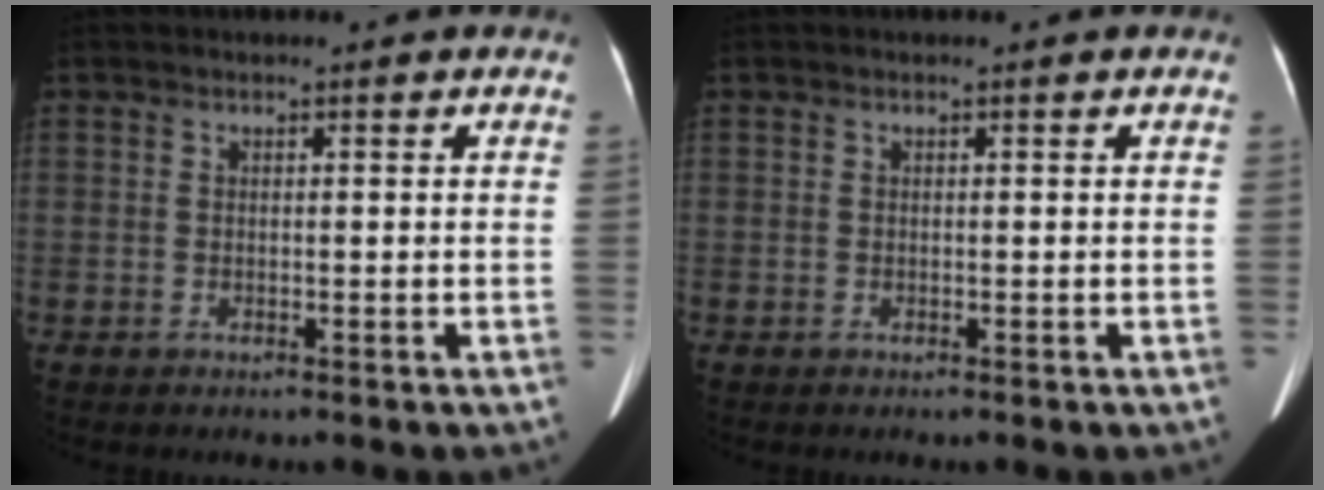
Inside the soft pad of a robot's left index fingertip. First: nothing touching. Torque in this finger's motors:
{"motor_torque": [0.00, 0.00, 0.00, 0.00]}